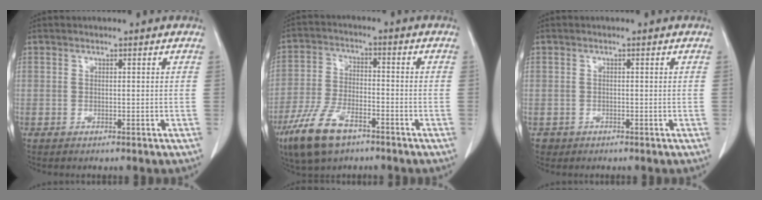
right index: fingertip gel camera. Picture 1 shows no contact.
{"total": 11.0, "force": [-6.8, 4.4, 7.5], "torque": [-0.163, -0.009, -0.124]}
{"total": 1.9, "force": [-0.7, 1.8, 0.0], "torque": [-0.001, 0.005, -0.010]}